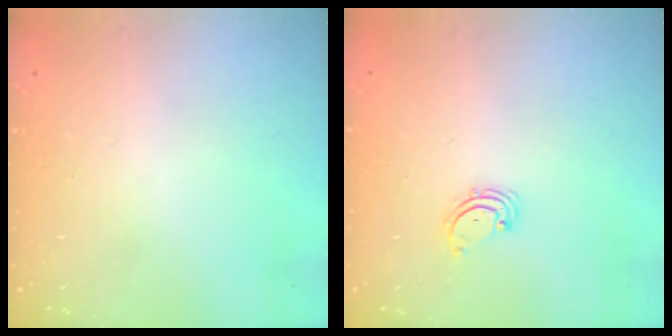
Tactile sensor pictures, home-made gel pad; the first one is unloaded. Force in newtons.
{"total": 2.1, "press": 2.1, "slide": 0.3}